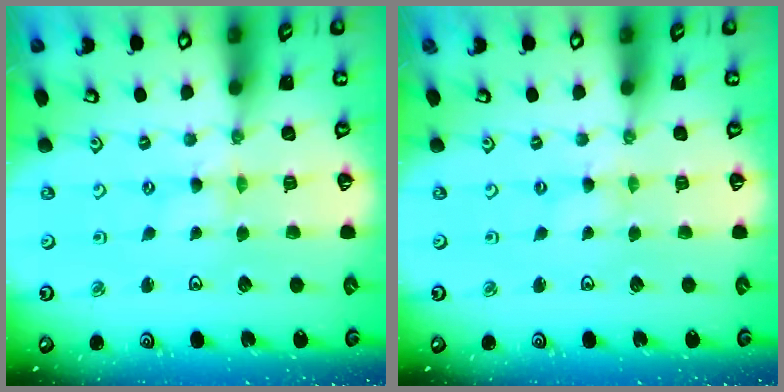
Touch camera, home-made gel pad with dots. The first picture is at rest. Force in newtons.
{"total": 0.0}